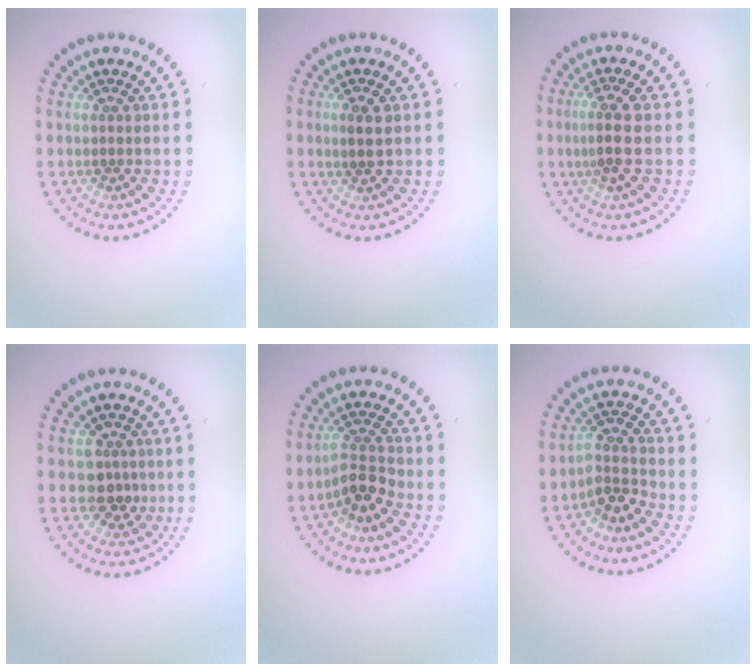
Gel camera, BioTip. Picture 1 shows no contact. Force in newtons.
{"total": 1.9, "press": 1.7, "slide": 0.7}
{"total": 2.9, "press": 2.7, "slide": 1.2}
{"total": 2.7, "press": 2.4, "slide": 1.1}
{"total": 2.9, "press": 2.5, "slide": 1.4}
{"total": 2.5, "press": 1.9, "slide": 1.7}